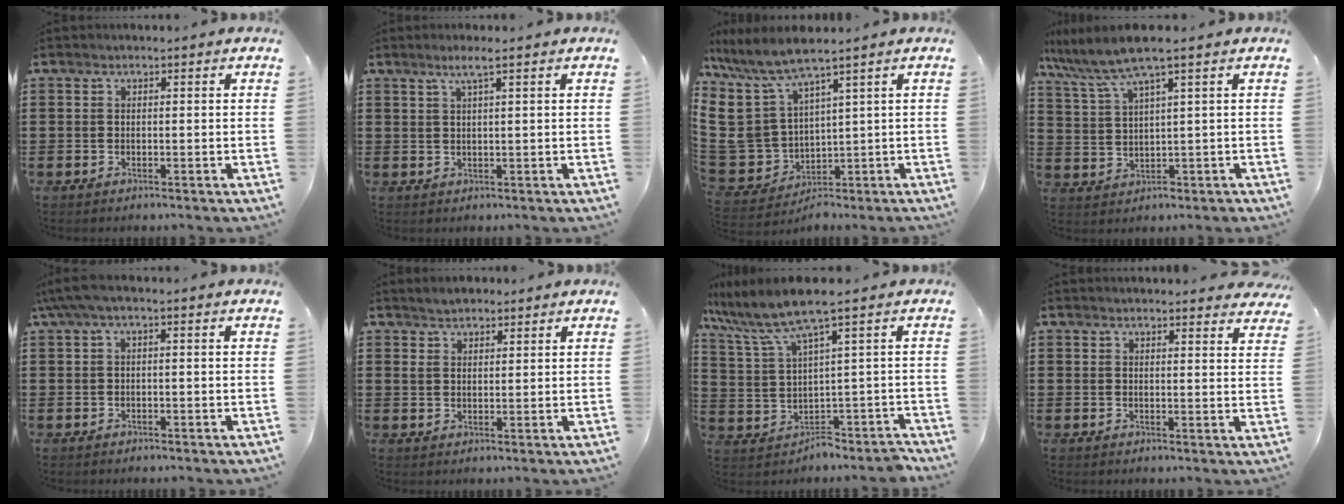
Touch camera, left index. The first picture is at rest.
{"total": 2.4, "force": [1.2, -0.1, 2.1], "torque": [-0.043, -0.001, 0.020]}
{"total": 8.6, "force": [3.8, 6.2, 4.7], "torque": [-0.154, -0.032, 0.068]}
{"total": 6.1, "force": [3.9, 1.0, 4.5], "torque": [-0.107, -0.013, 0.066]}
{"total": 2.3, "force": [-0.8, 0.5, 2.1], "torque": [-0.042, -0.002, -0.019]}
{"total": 2.5, "force": [2.2, 1.2, 0.6], "torque": [-0.018, 0.008, 0.041]}
{"total": 5.7, "force": [2.2, 1.2, 5.2], "torque": [-0.116, -0.023, 0.032]}
{"total": 2.4, "force": [2.4, 0.1, 0.3], "torque": [-0.004, -0.009, 0.044]}